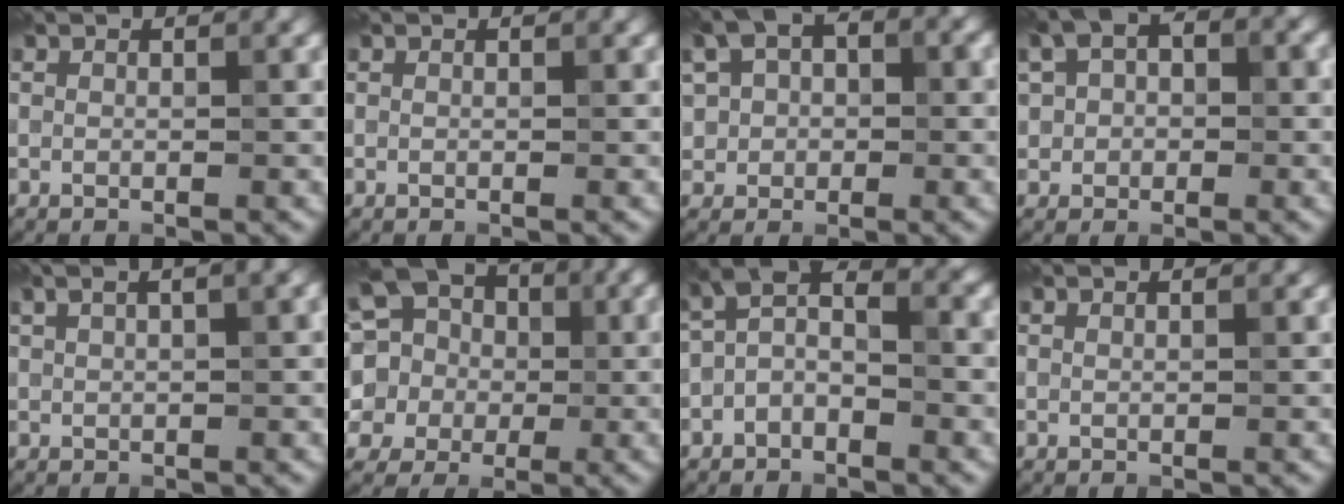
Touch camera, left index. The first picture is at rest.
{"total": 0.0}
{"total": 6.3, "force": [1.2, 4.7, 4.0], "torque": [-0.076, 0.017, 0.016]}
{"total": 5.6, "force": [1.1, 4.1, 3.7], "torque": [-0.060, 0.014, 0.011]}
{"total": 3.8, "force": [2.0, 1.2, 3.0], "torque": [-0.042, 0.015, 0.030]}
{"total": 12.8, "force": [3.2, 11.1, 5.5], "torque": [-0.142, 0.041, 0.023]}
{"total": 3.7, "force": [-1.3, 1.8, 2.9], "torque": [-0.056, 0.017, -0.035]}
{"total": 0.6, "force": [0.5, 0.1, 0.3], "torque": [-0.002, -0.001, 0.004]}